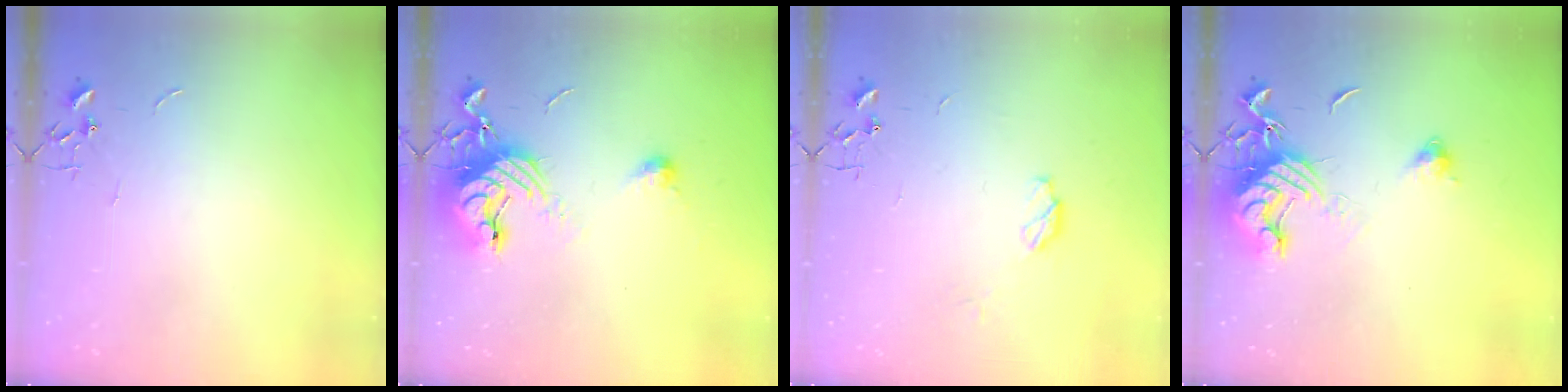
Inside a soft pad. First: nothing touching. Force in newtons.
{"total": 13.9, "press": 13.8, "slide": 1.2}
{"total": 4.8, "press": 4.8, "slide": 0.3}
{"total": 12.9, "press": 12.8, "slide": 1.6}